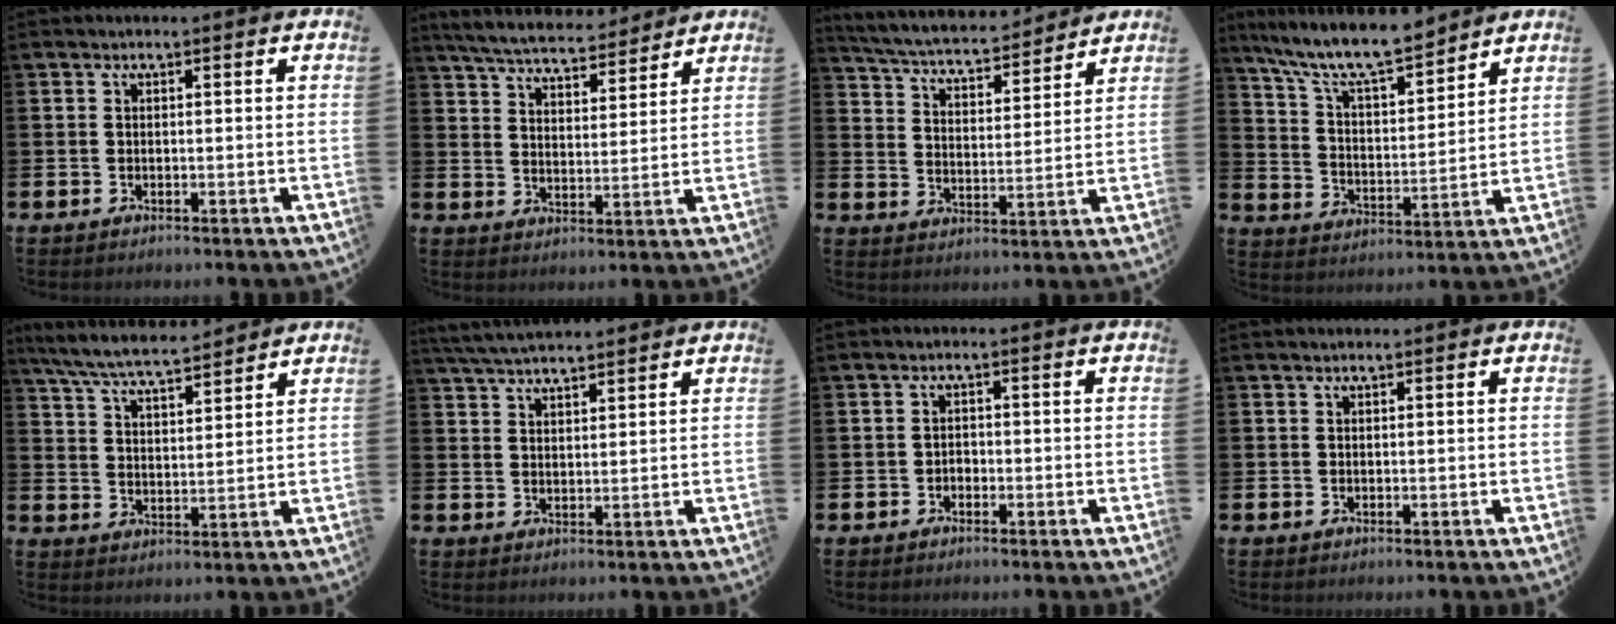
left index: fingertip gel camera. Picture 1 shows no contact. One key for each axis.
{"total": 6.2, "fx": 6.0, "fy": 1.1, "fz": 1.3, "tx": -0.055, "ty": -0.031, "tz": 0.107}
{"total": 5.6, "fx": 5.4, "fy": 0.9, "fz": 1.2, "tx": -0.053, "ty": -0.041, "tz": 0.091}
{"total": 9.9, "fx": 9.0, "fy": 1.6, "fz": 3.7, "tx": -0.106, "ty": -0.056, "tz": 0.159}
{"total": 7.2, "fx": 6.8, "fy": 0.7, "fz": 2.2, "tx": -0.070, "ty": -0.033, "tz": 0.124}
{"total": 4.7, "fx": 4.5, "fy": 0.5, "fz": 1.2, "tx": -0.033, "ty": -0.016, "tz": 0.083}
{"total": 1.1, "fx": -0.7, "fy": 0.8, "fz": 0.3, "tx": -0.004, "ty": 0.002, "tz": -0.017}
{"total": 0.0}